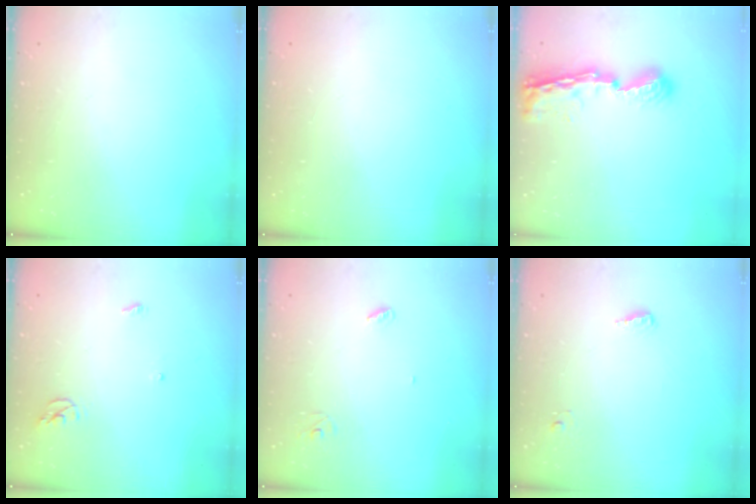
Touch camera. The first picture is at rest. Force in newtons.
{"total": 0.9, "press": 0.9, "slide": 0.0}
{"total": 8.4, "press": 8.4, "slide": 1.1}
{"total": 3.9, "press": 3.8, "slide": 0.3}
{"total": 3.2, "press": 3.2, "slide": 0.3}
{"total": 4.6, "press": 4.4, "slide": 1.1}